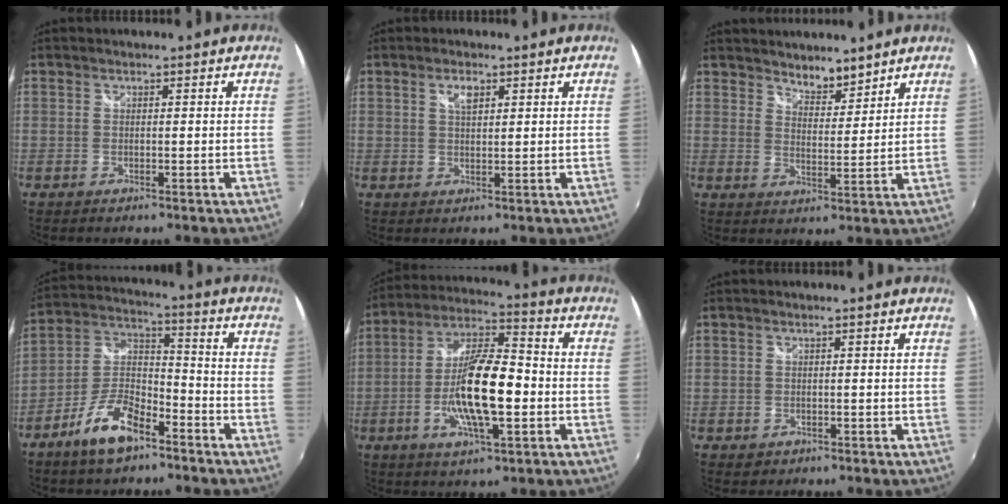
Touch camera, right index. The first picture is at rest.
{"total": 2.7, "force": [1.4, 1.2, 2.1], "torque": [-0.035, 0.002, 0.023]}
{"total": 5.0, "force": [4.5, 1.6, 1.8], "torque": [-0.018, -0.002, 0.074]}
{"total": 11.5, "force": [-7.4, 4.7, 7.4], "torque": [-0.155, 0.014, -0.134]}
{"total": 15.3, "force": [-3.4, 4.3, 14.3], "torque": [-0.276, -0.002, -0.065]}
{"total": 1.6, "force": [-0.6, 1.4, 0.5], "torque": [-0.010, -0.005, -0.007]}